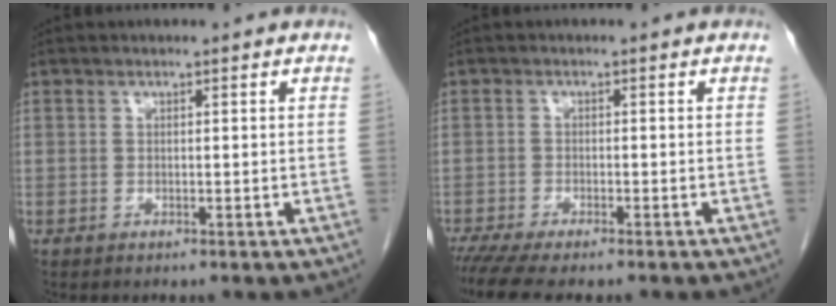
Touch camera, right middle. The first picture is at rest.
{"total": 7.1, "force": [-5.8, 1.0, 4.0], "torque": [-0.058, -0.014, -0.093]}